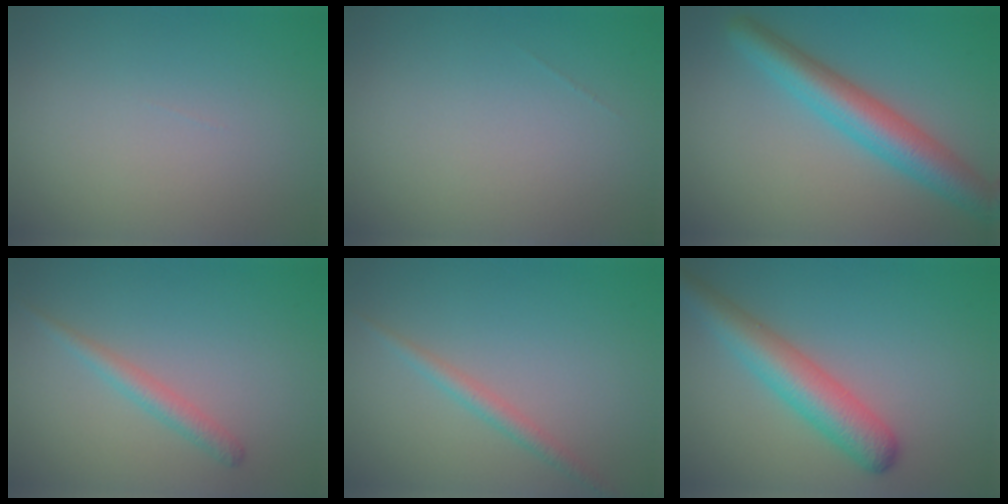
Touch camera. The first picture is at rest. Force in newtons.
{"total": 0.0}
{"total": 5.4, "press": 5.4, "slide": 0.2}
{"total": 1.7, "press": 1.7, "slide": 0.1}
{"total": 1.6, "press": 1.6, "slide": 0.0}
{"total": 5.1, "press": 5.1, "slide": 0.2}